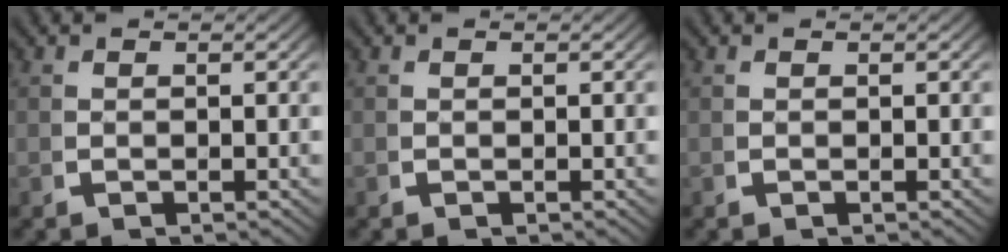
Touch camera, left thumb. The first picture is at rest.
{"total": 0.0}
{"total": 0.0}